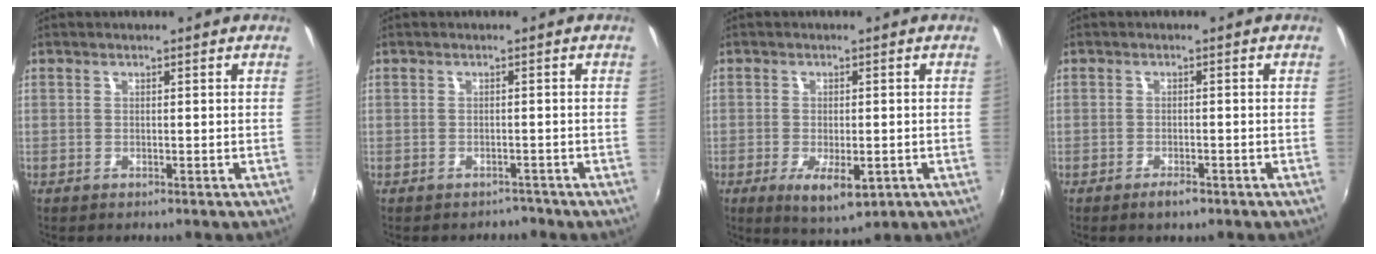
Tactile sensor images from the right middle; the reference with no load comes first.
{"total": 2.0, "force": [-1.7, 1.0, -0.2], "torque": [0.005, 0.001, -0.022]}
{"total": 6.9, "force": [-2.6, 2.7, 5.8], "torque": [-0.109, -0.021, -0.037]}
{"total": 2.2, "force": [-1.6, 0.7, 1.3], "torque": [-0.029, -0.003, -0.028]}